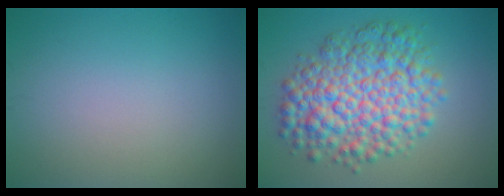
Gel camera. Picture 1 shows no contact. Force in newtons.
{"total": 8.8, "press": 8.8, "slide": 0.1}